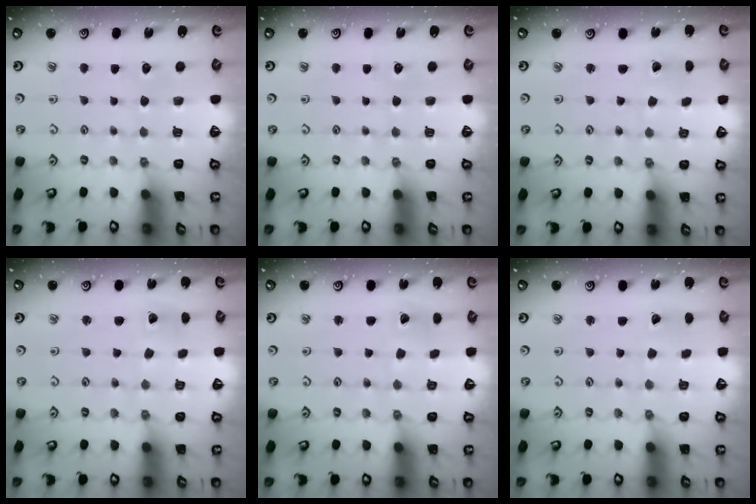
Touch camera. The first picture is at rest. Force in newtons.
{"total": 0.0}
{"total": 1.2, "press": 1.2, "slide": 0.1}
{"total": 2.0, "press": 2.0, "slide": 0.1}
{"total": 0.9, "press": 0.9, "slide": 0.0}
{"total": 1.4, "press": 1.4, "slide": 0.2}